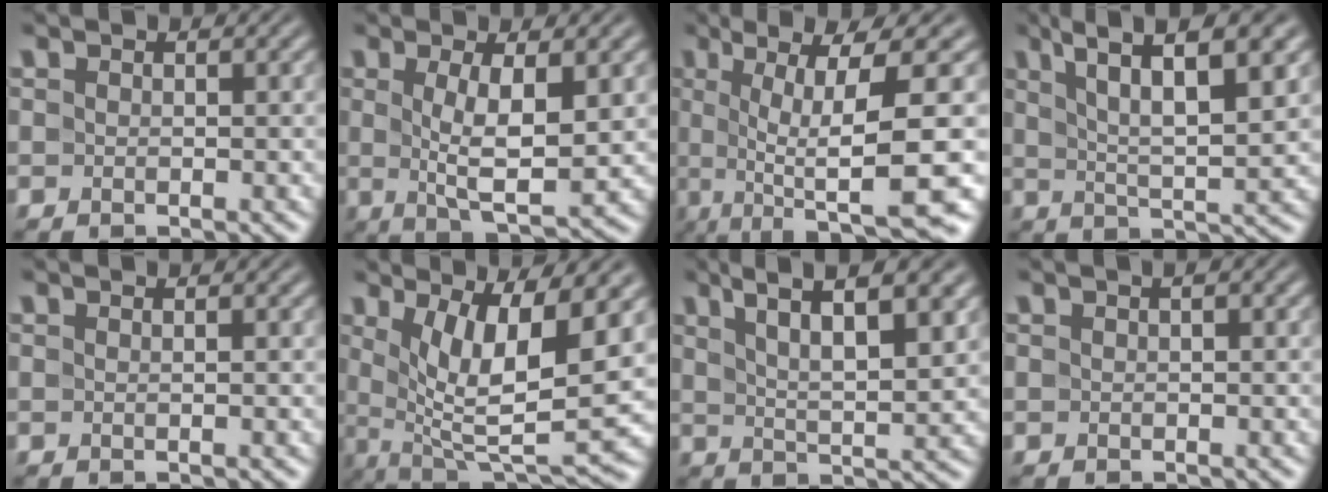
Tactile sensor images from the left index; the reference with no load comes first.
{"total": 5.7, "force": [0.7, 1.6, 5.4], "torque": [-0.097, -0.007, 0.016]}
{"total": 12.4, "force": [-0.5, 2.4, 12.1], "torque": [-0.168, 0.006, 0.001]}
{"total": 8.0, "force": [4.3, 1.9, 6.5], "torque": [-0.106, 0.011, 0.076]}
{"total": 0.9, "force": [0.0, 0.3, 0.9], "torque": [-0.008, 0.004, -0.004]}
{"total": 9.0, "force": [1.8, 2.7, 8.4], "torque": [-0.149, -0.015, 0.038]}
{"total": 7.1, "force": [4.2, 1.7, 5.5], "torque": [-0.086, 0.011, 0.072]}
{"total": 0.6, "force": [0.2, 0.1, 0.6], "torque": [-0.010, 0.007, 0.004]}